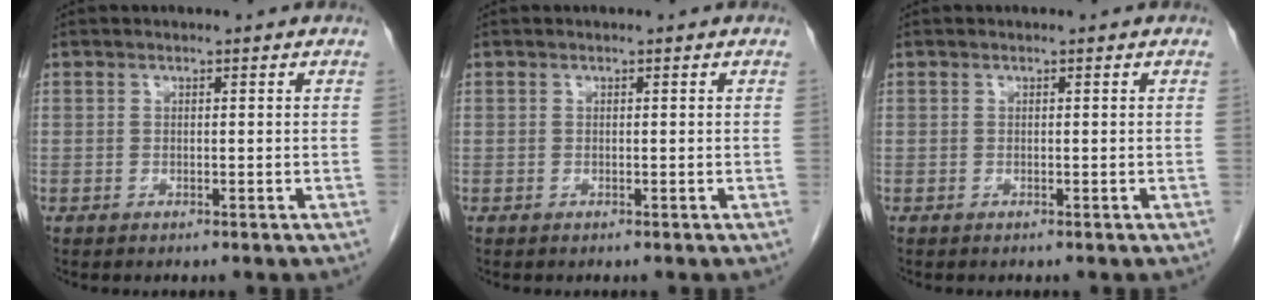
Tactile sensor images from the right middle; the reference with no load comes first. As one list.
[{"total": 0.0}, {"total": 0.0}]